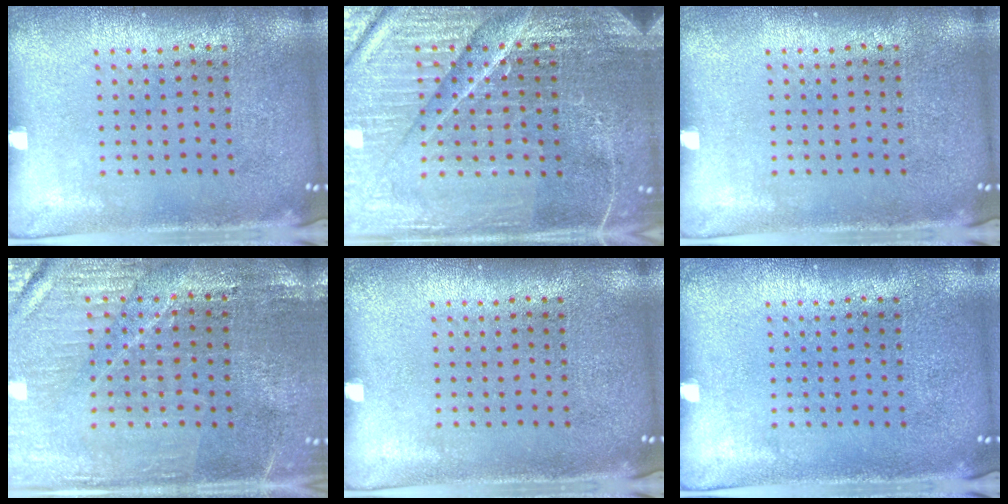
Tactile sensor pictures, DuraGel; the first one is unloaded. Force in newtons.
{"total": 6.0, "press": 5.4, "slide": 2.6}
{"total": 0.0}
{"total": 1.7, "press": 1.7, "slide": 0.3}
{"total": 0.0}
{"total": 0.0}